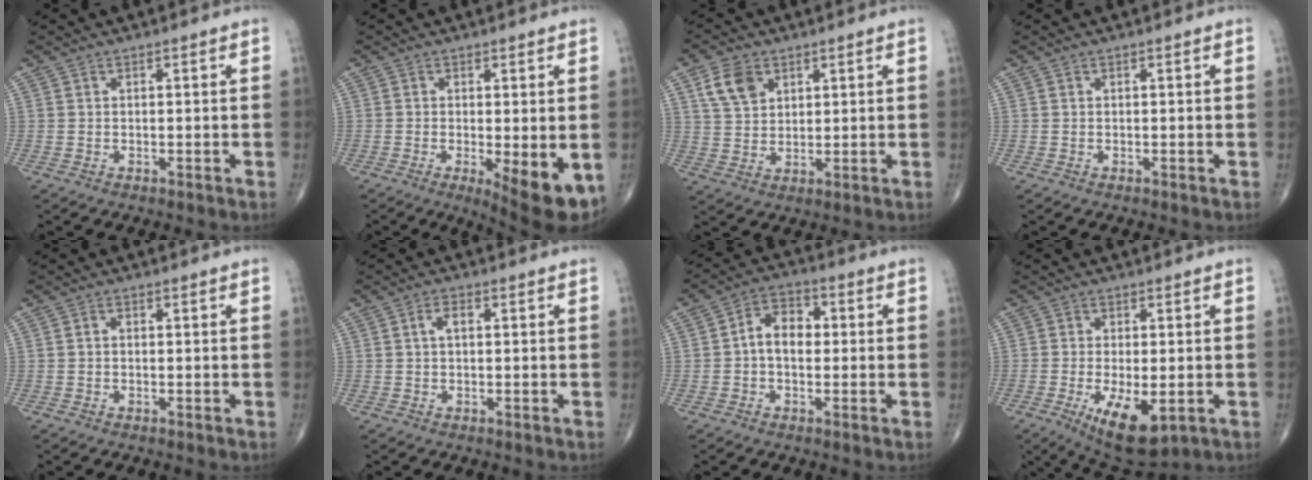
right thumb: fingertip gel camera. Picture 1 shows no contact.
{"total": 9.2, "force": [-2.6, 2.8, 8.3], "torque": [-0.110, -0.022, -0.032]}
{"total": 6.8, "force": [3.3, 4.7, 3.7], "torque": [-0.053, -0.010, 0.065]}
{"total": 0.0}
{"total": 0.7, "force": [-0.1, 0.5, 0.5], "torque": [-0.006, 0.001, -0.006]}
{"total": 2.3, "force": [0.3, 1.2, 1.9], "torque": [-0.031, 0.008, 0.003]}
{"total": 6.8, "force": [-0.1, 4.6, 5.0], "torque": [-0.066, 0.024, -0.012]}
{"total": 11.0, "force": [-3.6, 4.6, 9.3], "torque": [-0.151, -0.017, -0.047]}